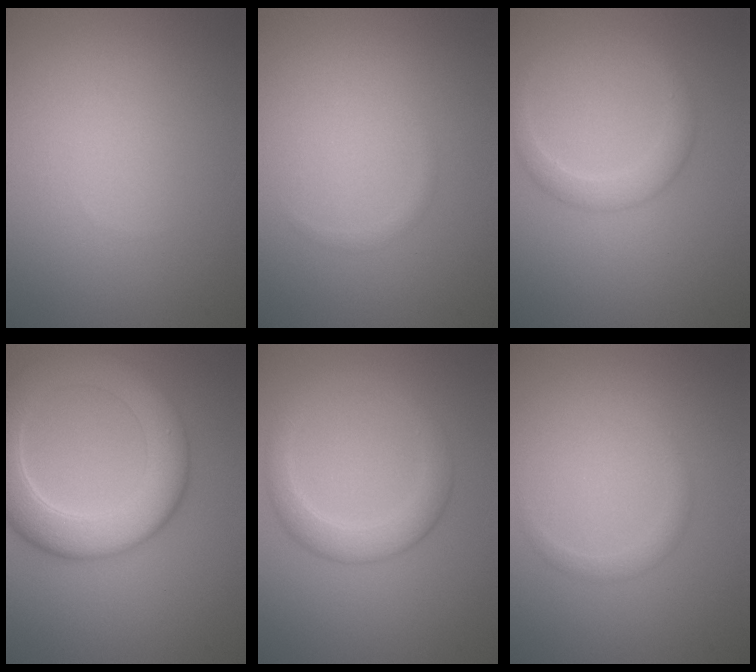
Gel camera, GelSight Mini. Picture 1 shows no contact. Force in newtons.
{"total": 0.6, "press": 0.6, "slide": 0.1}
{"total": 2.3, "press": 2.2, "slide": 0.3}
{"total": 7.7, "press": 7.7, "slide": 0.5}
{"total": 3.0, "press": 3.0, "slide": 0.1}
{"total": 1.2, "press": 1.1, "slide": 0.2}